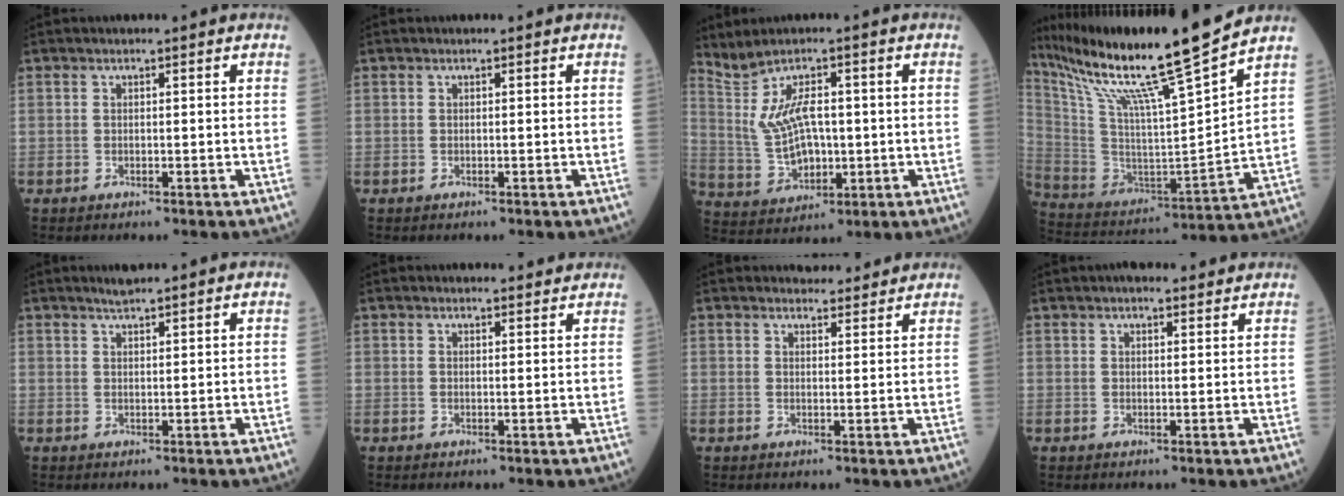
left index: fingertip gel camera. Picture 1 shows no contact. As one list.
[{"total": 0.0}, {"total": 8.4, "force": [1.5, 4.3, 7.0], "torque": [-0.149, 0.015, 0.048]}, {"total": 21.6, "force": [17.2, -1.6, 12.9], "torque": [-0.235, -0.026, 0.300]}, {"total": 1.9, "force": [1.8, -0.1, 0.7], "torque": [-0.015, 0.006, 0.034]}, {"total": 3.7, "force": [3.6, 0.6, 0.5], "torque": [-0.005, 0.009, 0.040]}, {"total": 4.5, "force": [4.3, 1.0, 0.4], "torque": [-0.001, 0.008, 0.052]}, {"total": 4.7, "force": [4.1, 1.0, 2.0], "torque": [-0.025, 0.022, 0.056]}]